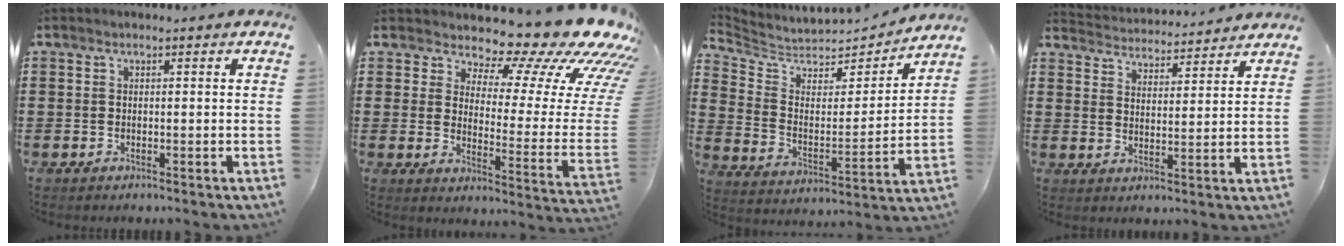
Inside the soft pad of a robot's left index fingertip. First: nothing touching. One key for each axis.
{"total": 11.8, "fx": 9.7, "fy": 3.1, "fz": 6.1, "tx": -0.099, "ty": -0.089, "tz": 0.156}
{"total": 5.2, "fx": 4.9, "fy": 1.6, "fz": 0.5, "tx": -0.044, "ty": -0.043, "tz": 0.081}
{"total": 3.5, "fx": 3.5, "fy": 0.2, "fz": 0.0, "tx": -0.024, "ty": -0.029, "tz": 0.054}